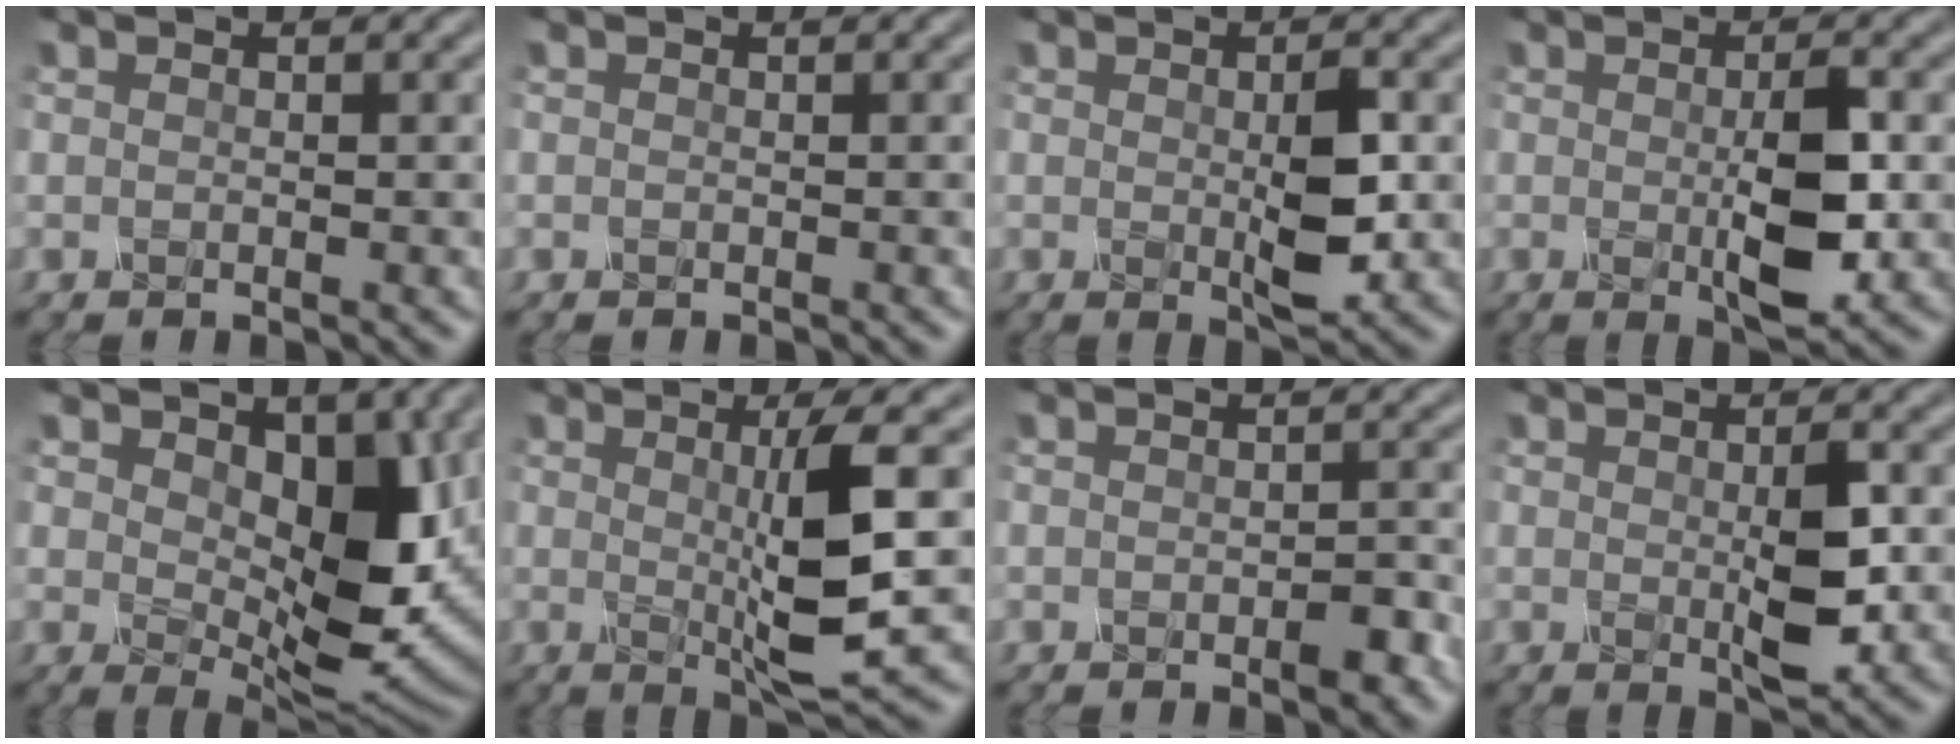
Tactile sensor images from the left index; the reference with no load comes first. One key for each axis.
{"total": 0.0}
{"total": 3.4, "fx": -0.2, "fy": 0.9, "fz": 3.3, "tx": -0.075, "ty": -0.005, "tz": 0.006}
{"total": 4.5, "fx": -0.4, "fy": 1.0, "fz": 4.4, "tx": -0.096, "ty": -0.007, "tz": 0.001}
{"total": 8.4, "fx": 1.3, "fy": 4.6, "fz": 6.9, "tx": -0.121, "ty": -0.012, "tz": 0.033}
{"total": 5.6, "fx": 0.3, "fy": 0.4, "fz": 5.6, "tx": -0.111, "ty": -0.009, "tz": 0.017}
{"total": 2.1, "fx": -1.3, "fy": 0.4, "fz": 1.6, "tx": -0.039, "ty": -0.001, "tz": -0.014}
{"total": 3.4, "fx": -0.1, "fy": 0.7, "fz": 3.3, "tx": -0.076, "ty": -0.005, "tz": 0.007}